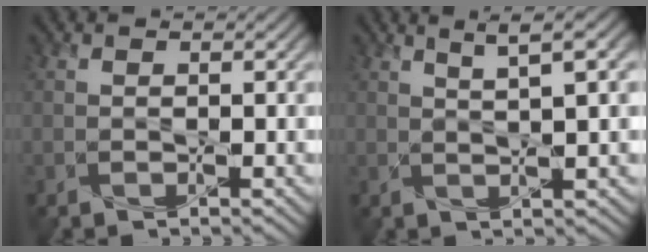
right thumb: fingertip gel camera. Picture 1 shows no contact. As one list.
[{"total": 4.9, "force": [2.7, 0.4, 4.1], "torque": [-0.067, 0.017, 0.044]}]